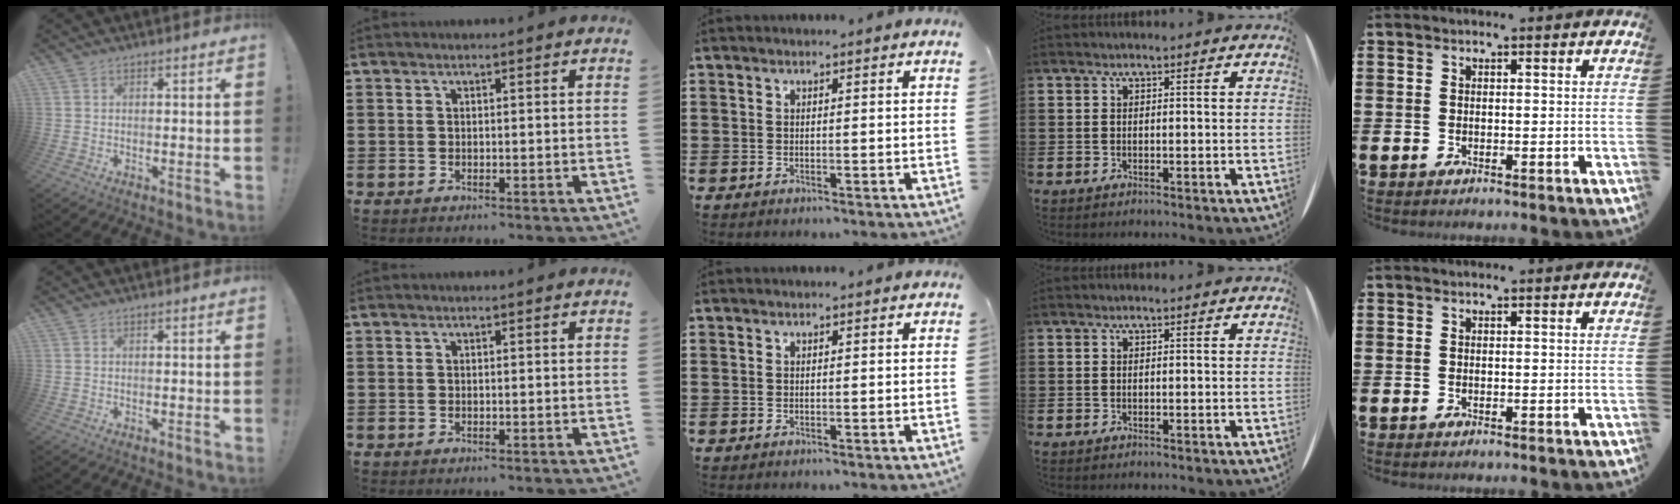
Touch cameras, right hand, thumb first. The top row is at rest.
{}